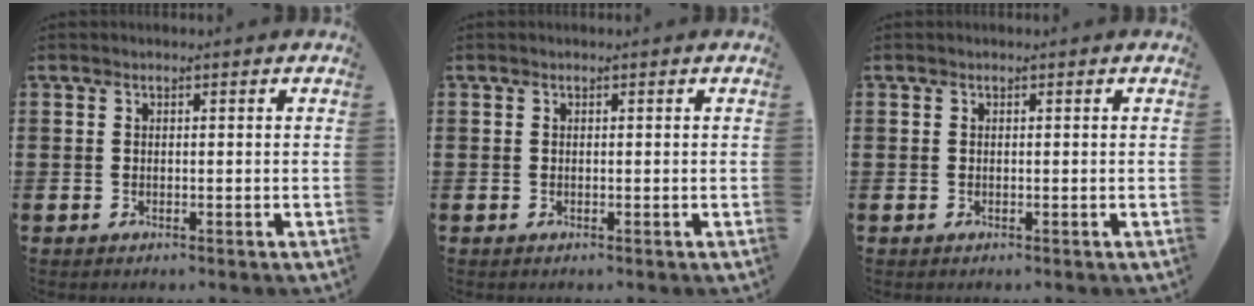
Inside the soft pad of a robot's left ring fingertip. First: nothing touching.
{"total": 0.0}
{"total": 0.0}